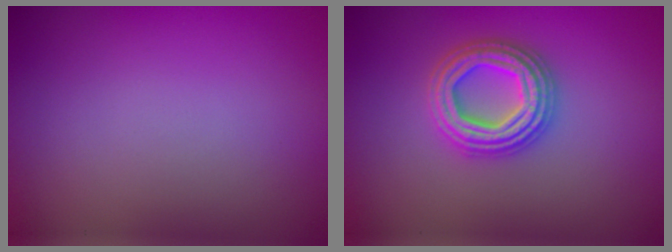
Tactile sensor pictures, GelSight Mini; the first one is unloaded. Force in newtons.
{"total": 4.6, "press": 4.5, "slide": 0.8}